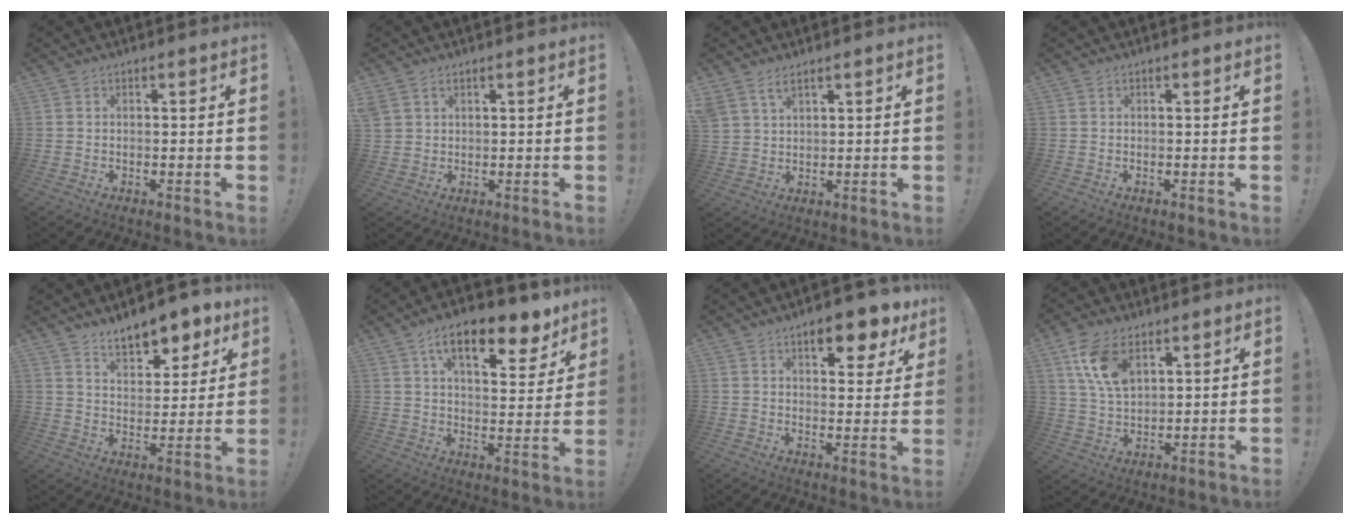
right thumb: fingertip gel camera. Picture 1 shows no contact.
{"total": 3.0, "force": [1.9, 2.2, 1.0], "torque": [-0.018, -0.005, 0.038]}
{"total": 4.3, "force": [3.0, 2.2, 2.0], "torque": [-0.042, -0.012, 0.060]}
{"total": 0.0}
{"total": 10.8, "force": [8.3, 4.9, 4.9], "torque": [-0.067, -0.054, 0.152]}
{"total": 15.6, "force": [9.2, 6.2, 11.0], "torque": [-0.161, -0.052, 0.149]}
{"total": 9.9, "force": [6.2, 3.5, 6.9], "torque": [-0.085, -0.036, 0.102]}
{"total": 11.5, "force": [5.7, 6.4, 7.6], "torque": [-0.156, -0.013, 0.108]}